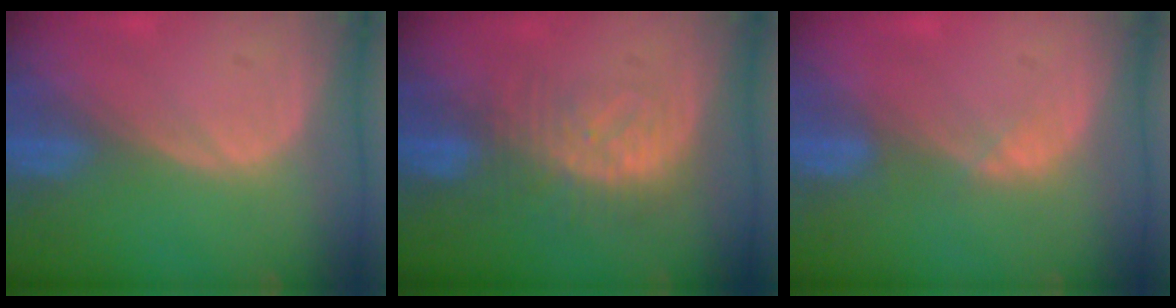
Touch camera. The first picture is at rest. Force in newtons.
{"total": 8.3, "press": 7.2, "slide": 4.0}
{"total": 1.4, "press": 1.2, "slide": 0.7}